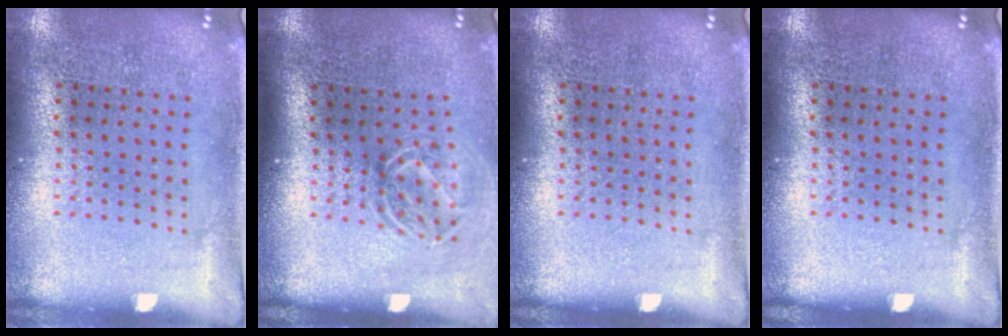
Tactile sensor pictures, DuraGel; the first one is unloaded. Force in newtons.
{"total": 1.6, "press": 1.1, "slide": 1.2}
{"total": 0.0}
{"total": 0.0}